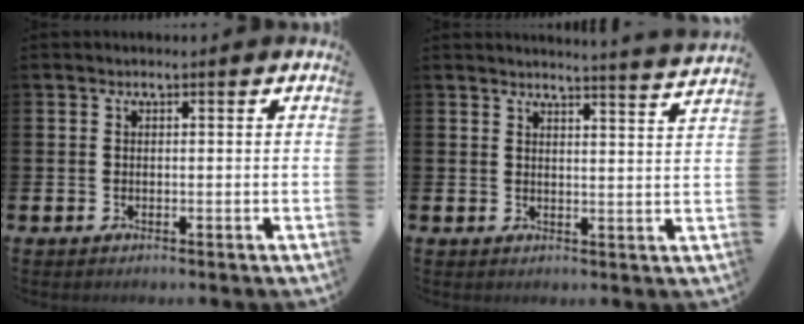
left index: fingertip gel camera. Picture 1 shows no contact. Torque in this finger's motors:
{"motor_torque": [-0.63, -0.56, -1.05, -0.08]}